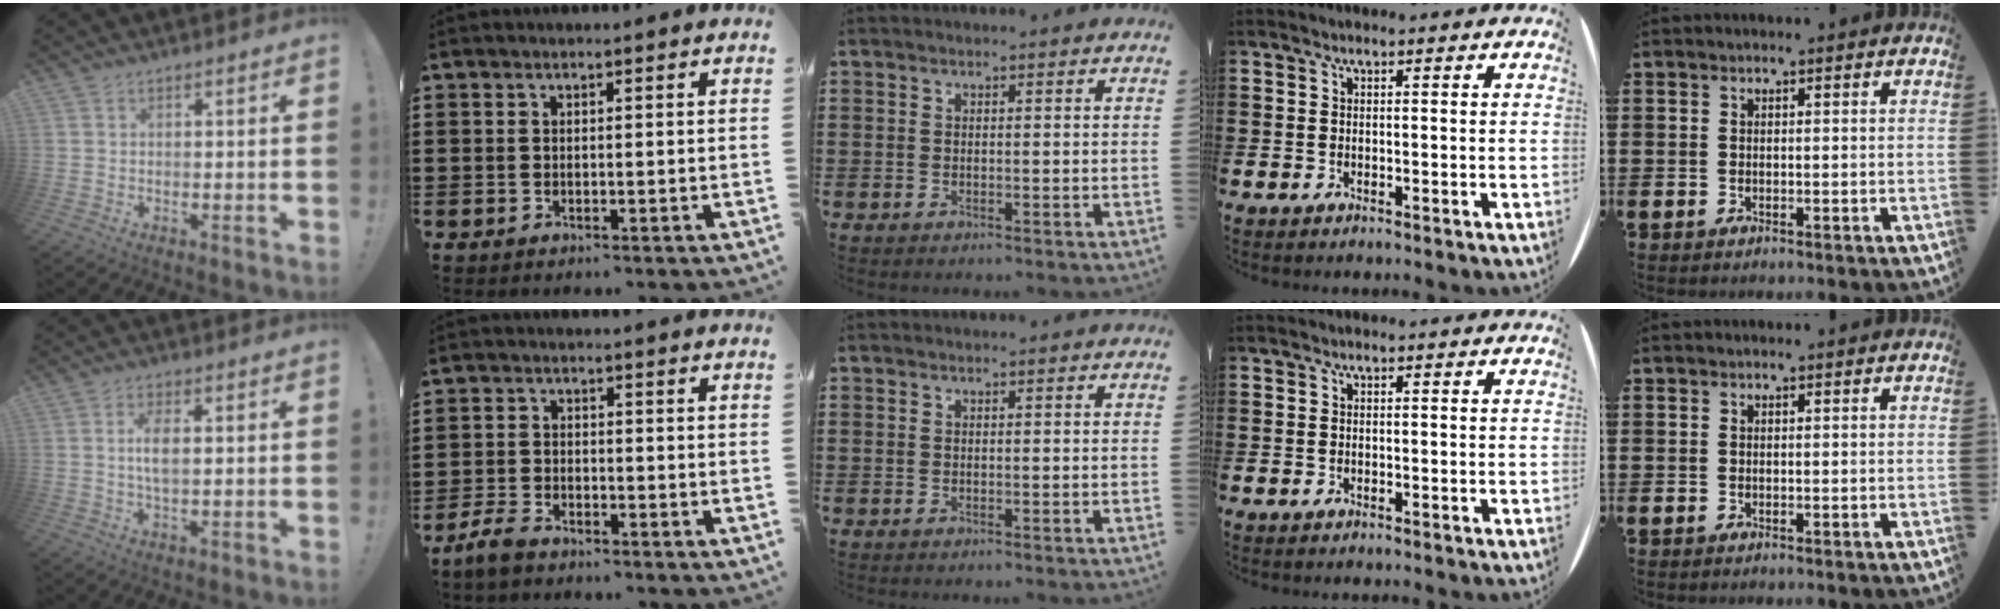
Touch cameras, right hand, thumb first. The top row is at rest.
{"thumb": {"total": 5.6, "force": [1.0, 2.4, 5.0], "torque": [-0.087, -0.002, 0.012]}, "index": {"total": 3.0, "force": [-2.6, 0.9, 1.1], "torque": [-0.037, 0.002, -0.056]}}